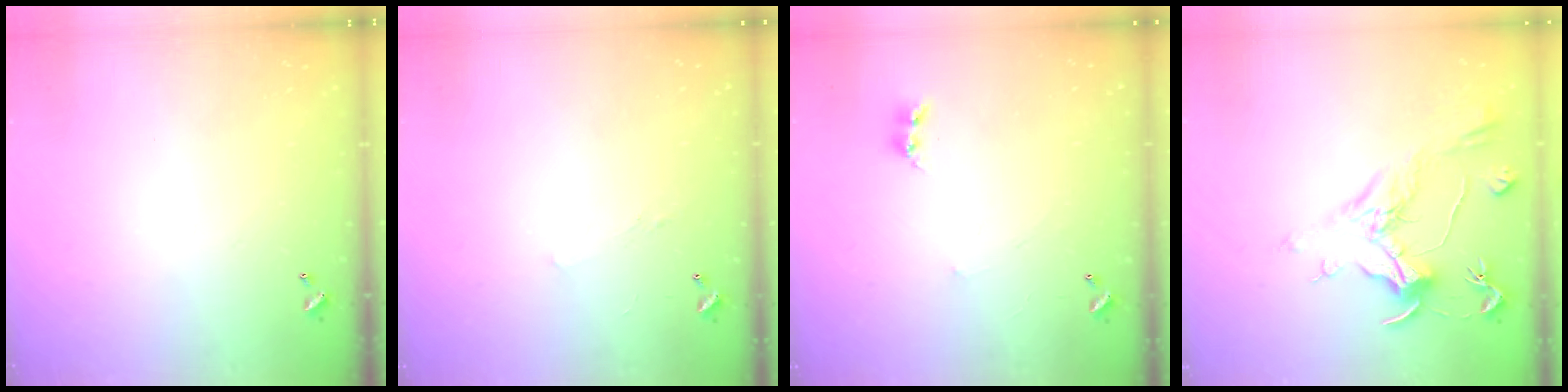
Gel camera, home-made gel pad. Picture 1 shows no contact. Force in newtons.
{"total": 2.9, "press": 2.8, "slide": 0.4}
{"total": 2.4, "press": 2.4, "slide": 0.4}
{"total": 1.1, "press": 0.1, "slide": 1.1}